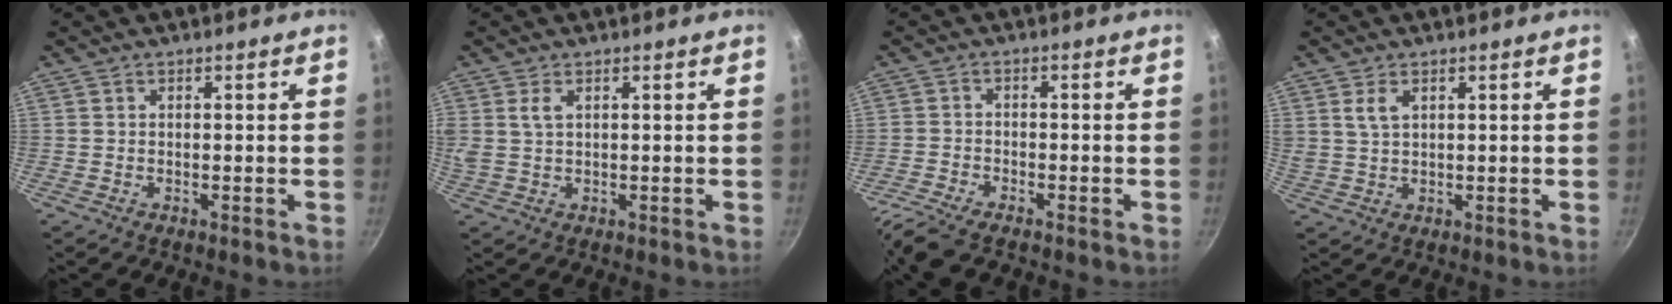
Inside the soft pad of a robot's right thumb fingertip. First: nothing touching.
{"total": 3.6, "force": [1.3, 1.7, 2.9], "torque": [-0.060, 0.002, 0.028]}
{"total": 6.1, "force": [-4.9, 1.4, 3.4], "torque": [-0.088, 0.014, -0.102]}
{"total": 3.7, "force": [1.7, 1.9, 2.7], "torque": [-0.049, -0.005, 0.037]}